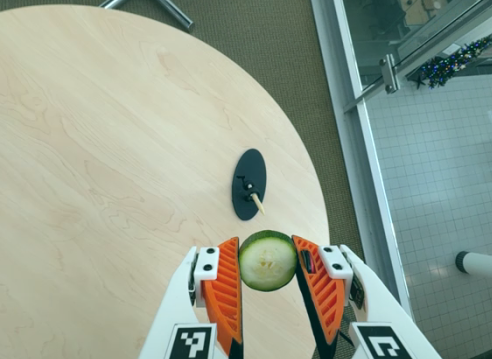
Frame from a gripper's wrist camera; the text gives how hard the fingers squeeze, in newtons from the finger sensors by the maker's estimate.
{"total": 8.0, "left": 7.9, "right": 8.1}